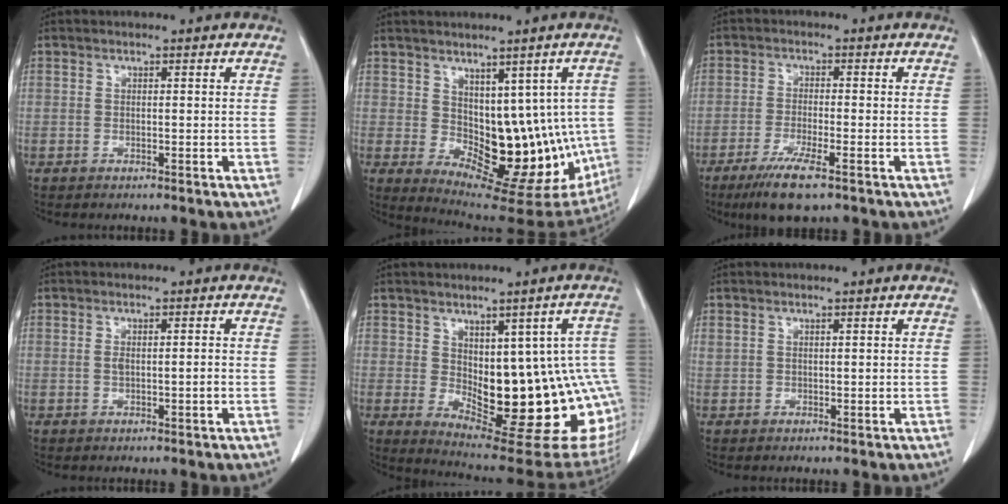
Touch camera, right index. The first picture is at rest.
{"total": 15.6, "force": [-0.8, 8.7, 12.9], "torque": [-0.152, 0.002, 0.010]}
{"total": 7.4, "force": [-4.7, 0.9, 5.6], "torque": [-0.105, -0.018, -0.080]}
{"total": 2.0, "force": [-0.3, 0.5, 1.9], "torque": [-0.046, 0.002, 0.001]}
{"total": 20.0, "force": [-1.4, 7.3, 18.5], "torque": [-0.166, 0.008, 0.009]}
{"total": 0.6, "force": [0.5, 0.2, 0.3], "torque": [-0.015, 0.007, 0.015]}